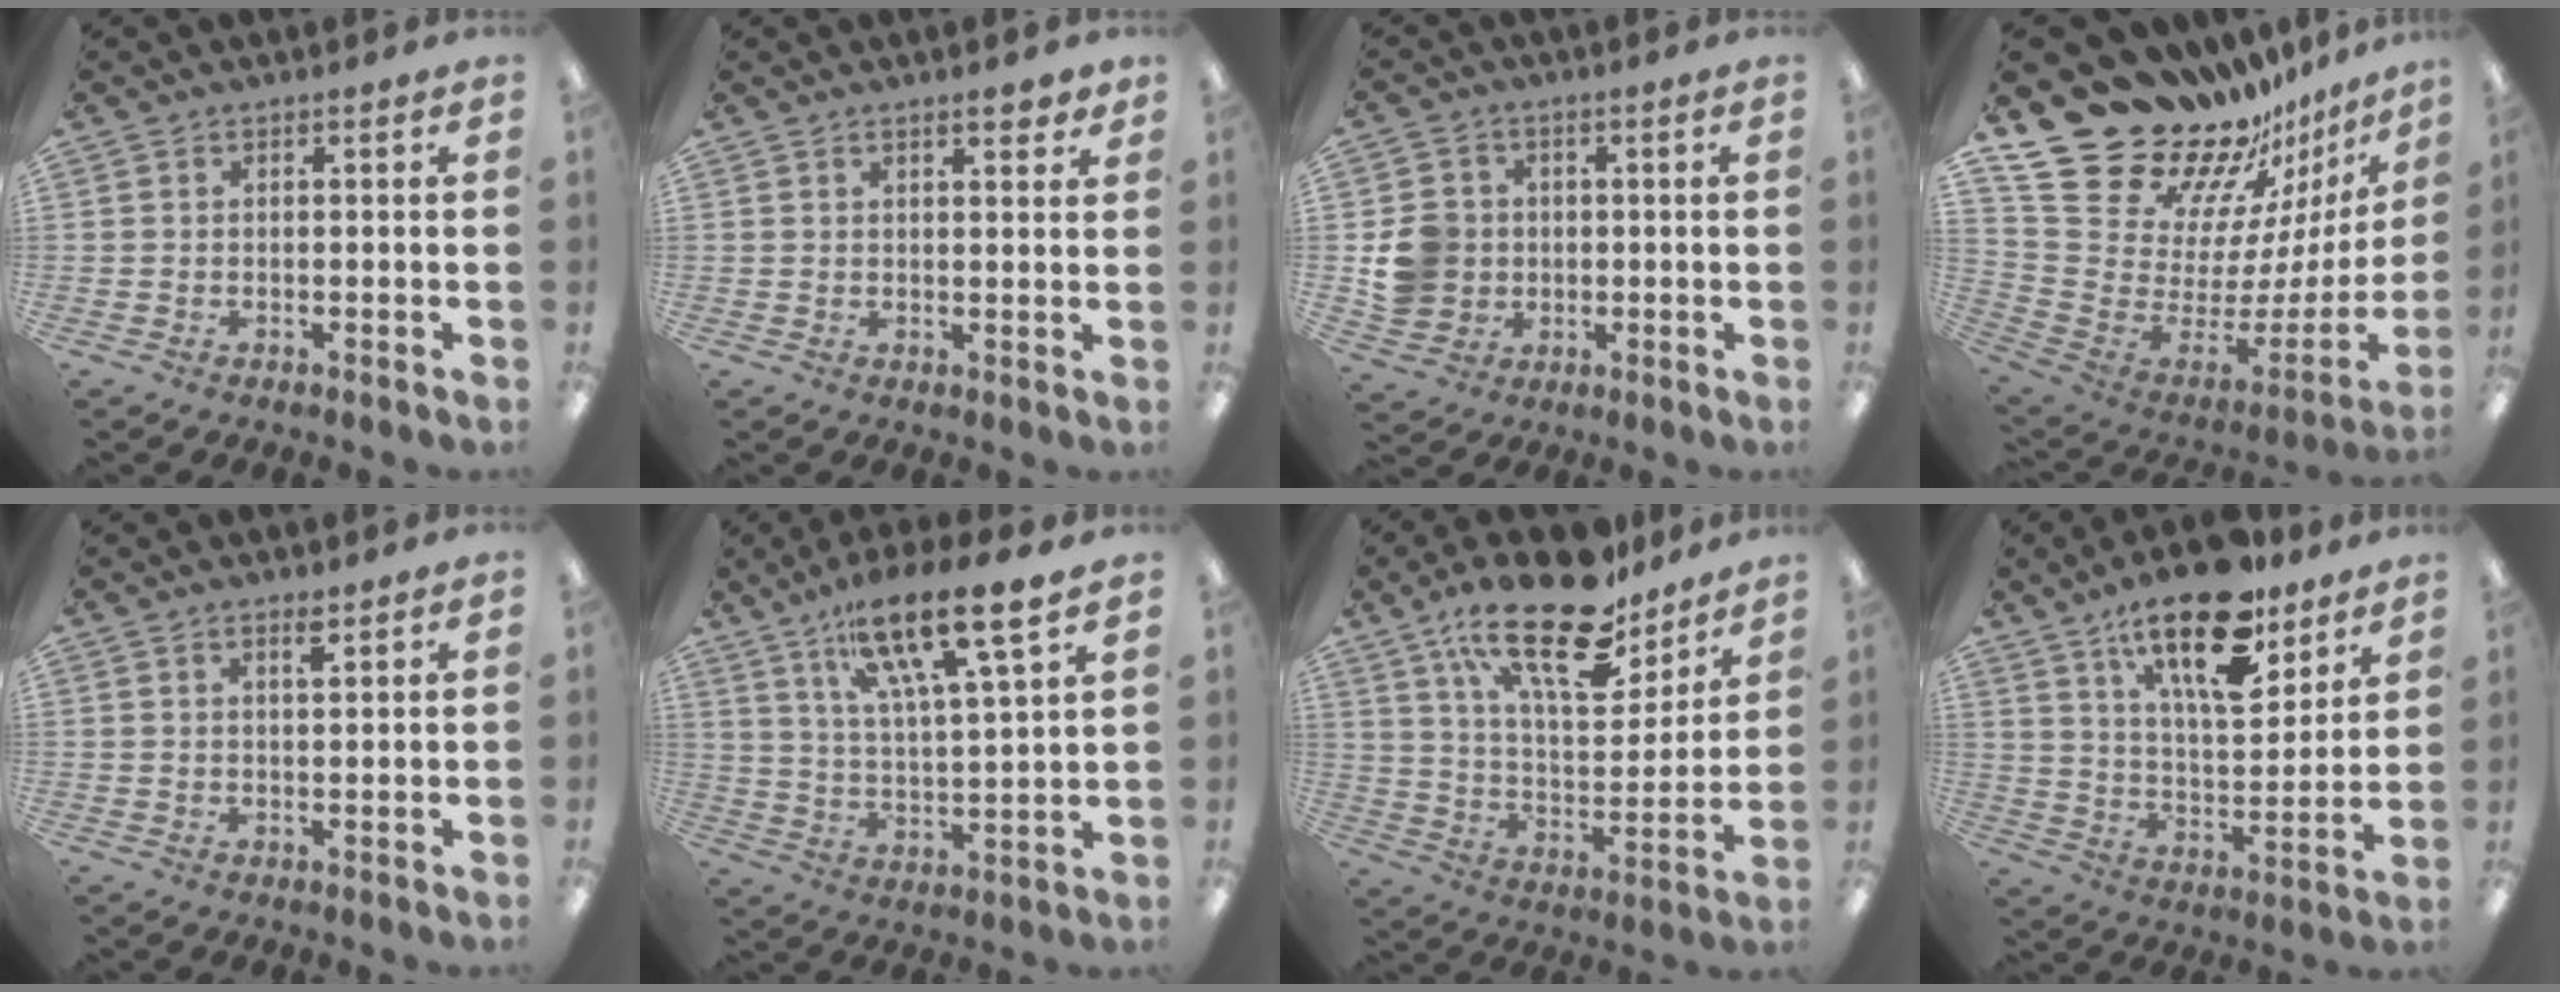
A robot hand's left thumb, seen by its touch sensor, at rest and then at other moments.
{"total": 3.6, "force": [2.7, 1.0, 2.2], "torque": [-0.025, -0.014, 0.042]}
{"total": 8.2, "force": [0.5, 7.7, 2.6], "torque": [-0.054, 0.010, 0.014]}
{"total": 24.6, "force": [19.8, 10.6, 10.1], "torque": [-0.165, -0.179, 0.388]}
{"total": 2.2, "force": [1.7, 0.3, 1.3], "torque": [-0.022, -0.005, 0.029]}
{"total": 15.6, "force": [11.6, 2.6, 10.2], "torque": [-0.177, -0.063, 0.187]}
{"total": 23.5, "force": [15.7, 9.4, 14.7], "torque": [-0.239, -0.090, 0.270]}
{"total": 19.6, "force": [13.3, 7.5, 12.2], "torque": [-0.201, -0.073, 0.222]}